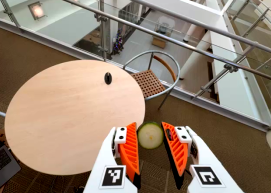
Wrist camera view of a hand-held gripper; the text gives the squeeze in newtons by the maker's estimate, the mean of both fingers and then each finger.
{"total": 7.6, "left": 7.5, "right": 7.8}